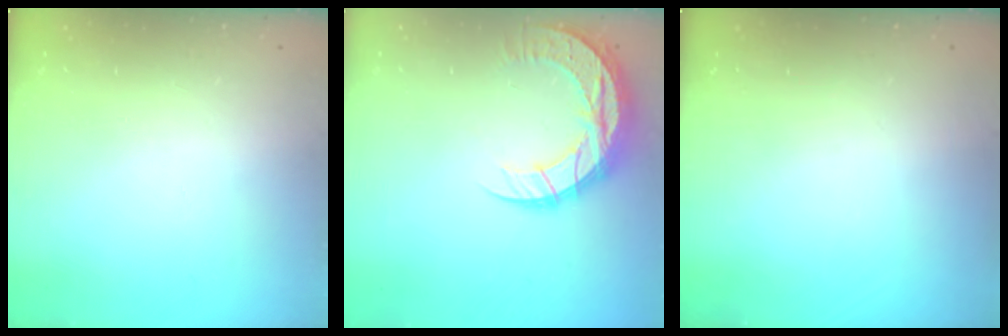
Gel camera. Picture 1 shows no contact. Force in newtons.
{"total": 12.2, "press": 12.2, "slide": 0.9}
{"total": 0.0}